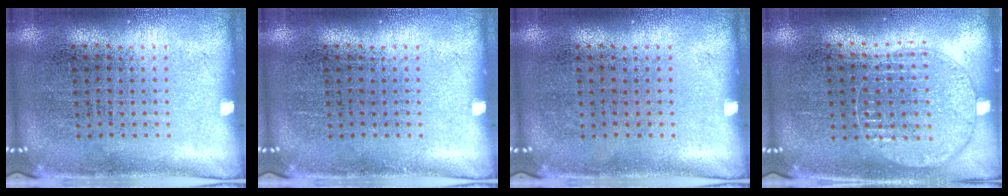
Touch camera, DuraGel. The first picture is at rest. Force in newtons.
{"total": 0.0}
{"total": 0.0}
{"total": 1.0, "press": 0.9, "slide": 0.2}